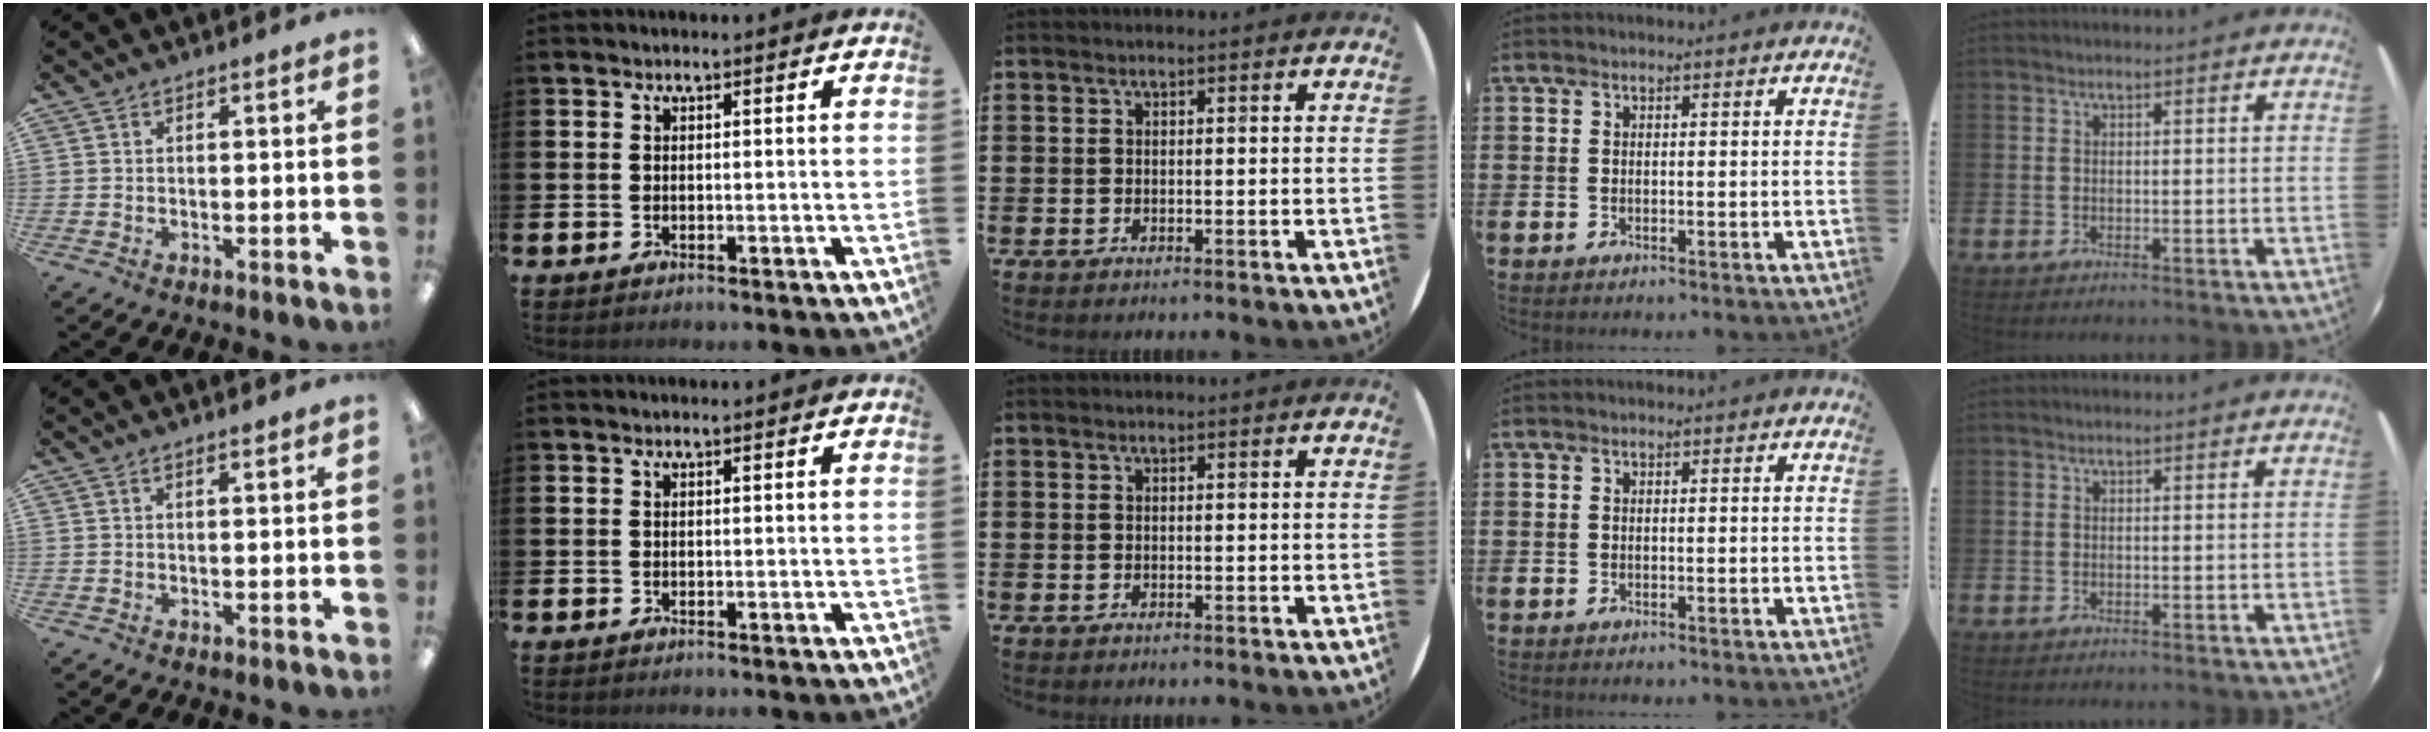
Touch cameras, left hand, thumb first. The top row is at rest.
{"thumb": {"total": 0.8, "force": [0.7, 0.1, 0.3], "torque": [-0.006, 0.000, 0.013]}}